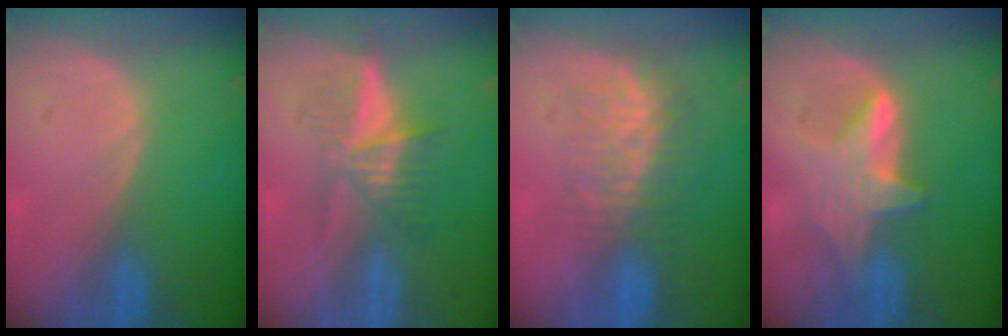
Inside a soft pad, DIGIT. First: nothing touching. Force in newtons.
{"total": 5.9, "press": 5.3, "slide": 2.7}
{"total": 8.2, "press": 7.4, "slide": 3.5}
{"total": 5.9, "press": 5.8, "slide": 0.8}